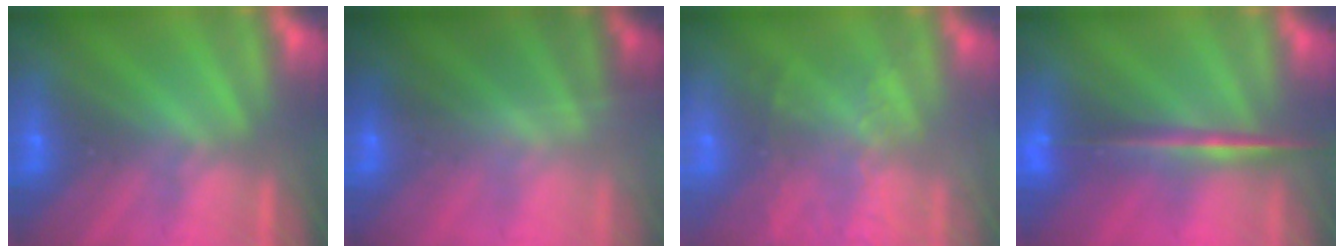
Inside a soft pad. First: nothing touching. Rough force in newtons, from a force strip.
{"total": 1.8}
{"total": 8.7}
{"total": 7.2}